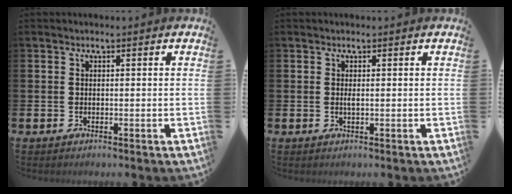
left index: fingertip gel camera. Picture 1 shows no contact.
{"total": 0.6, "force": [0.1, 0.1, 0.6], "torque": [-0.011, -0.001, 0.002]}